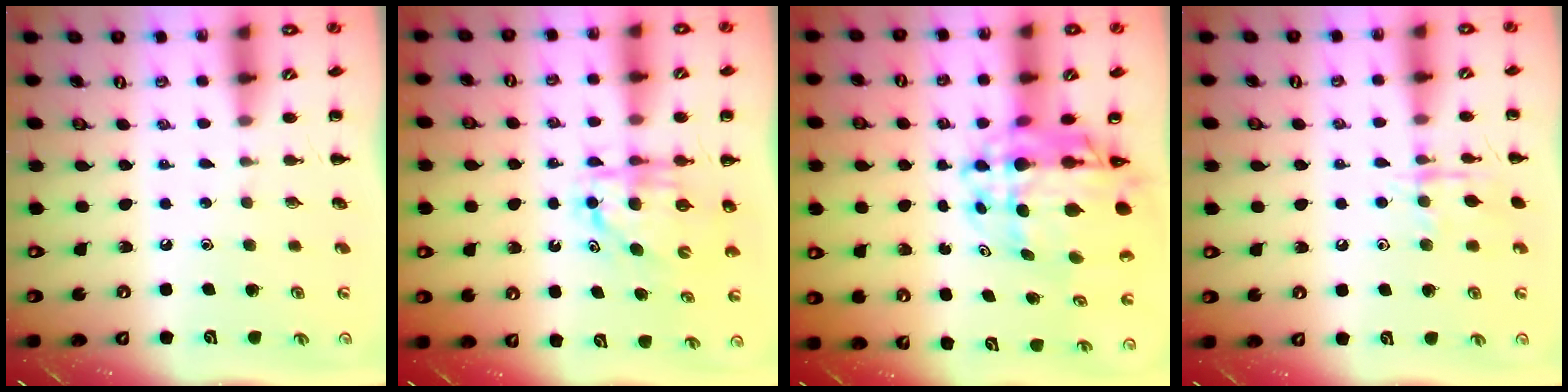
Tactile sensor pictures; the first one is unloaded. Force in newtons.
{"total": 6.4, "press": 6.3, "slide": 0.8}
{"total": 11.8, "press": 11.1, "slide": 3.8}
{"total": 9.7, "press": 9.7, "slide": 0.7}